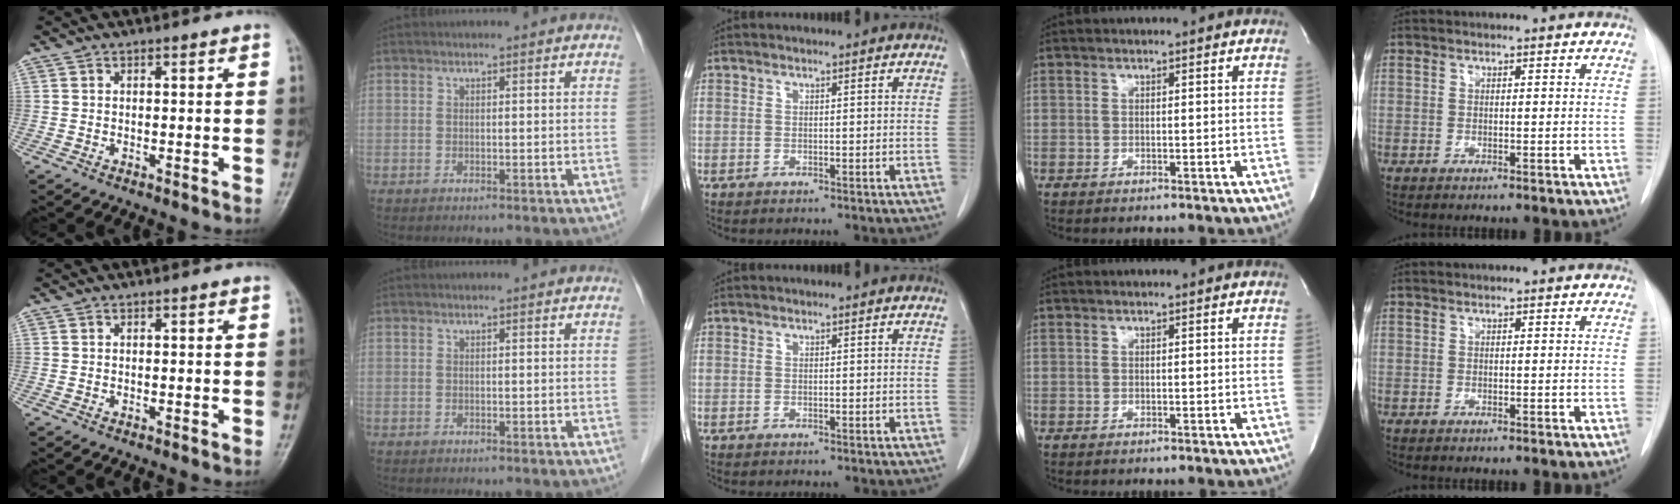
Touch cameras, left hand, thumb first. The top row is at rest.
{}